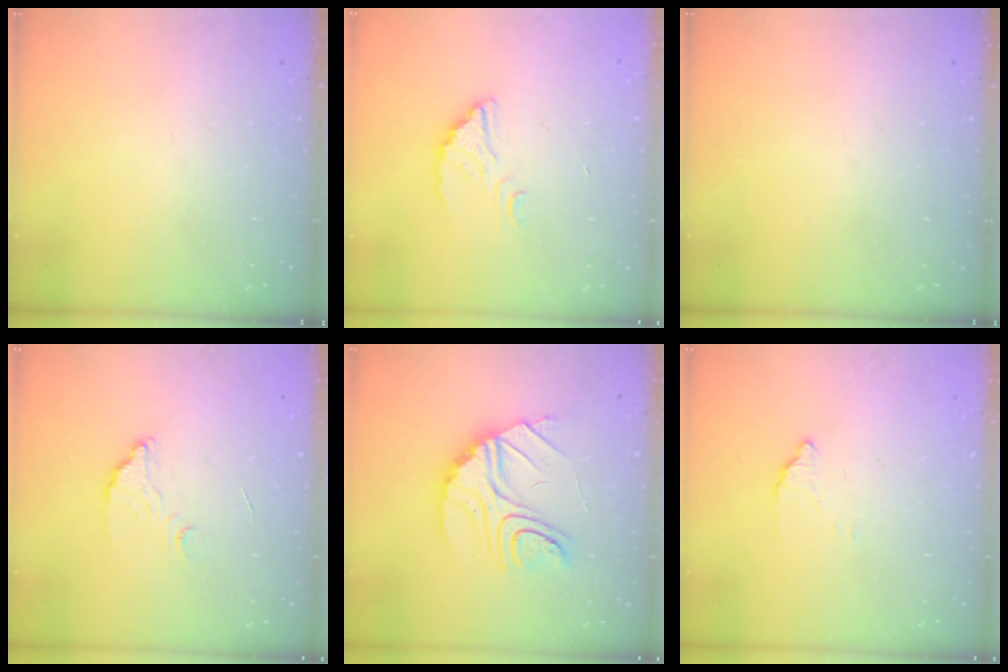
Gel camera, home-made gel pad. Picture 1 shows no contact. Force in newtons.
{"total": 2.9, "press": 2.9, "slide": 0.1}
{"total": 0.0}
{"total": 3.4, "press": 3.4, "slide": 0.2}
{"total": 12.9, "press": 12.9, "slide": 1.1}
{"total": 2.4, "press": 2.4, "slide": 0.0}